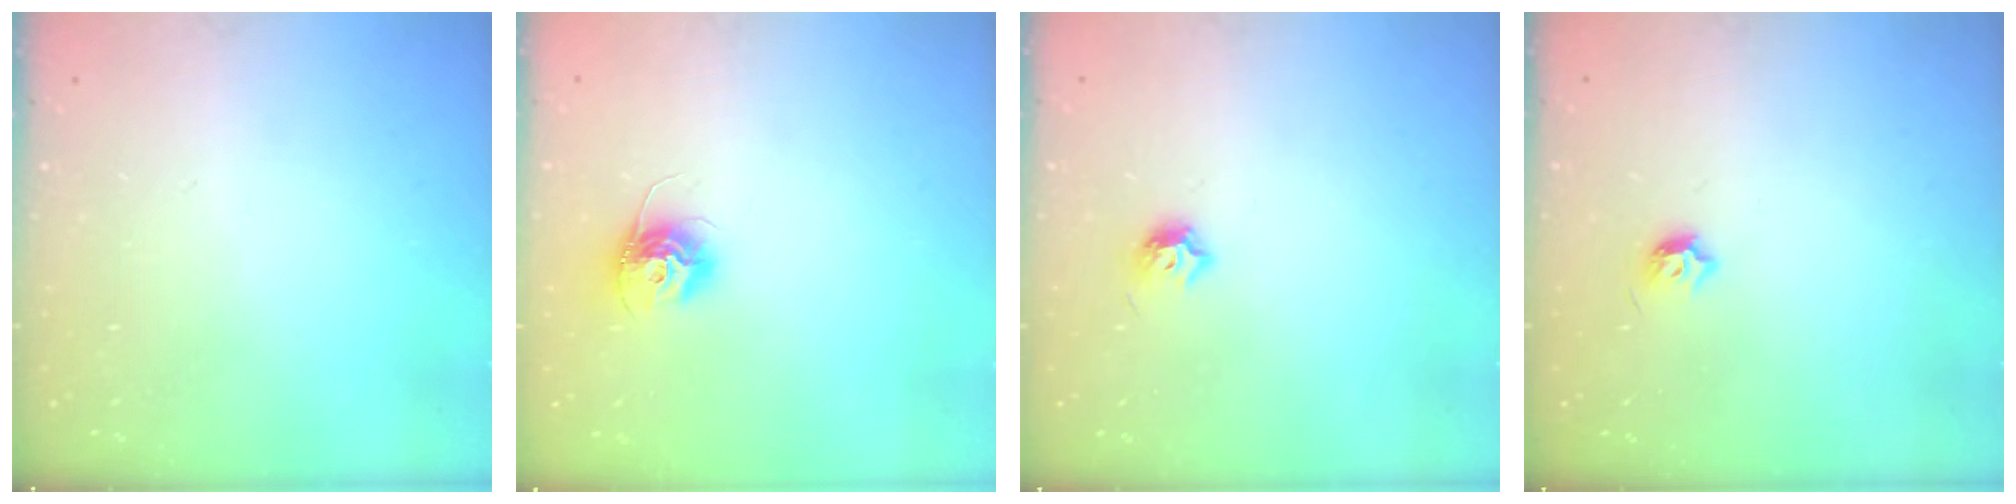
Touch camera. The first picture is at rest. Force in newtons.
{"total": 10.8, "press": 10.7, "slide": 0.6}
{"total": 5.9, "press": 5.9, "slide": 0.8}
{"total": 4.0, "press": 3.8, "slide": 1.0}